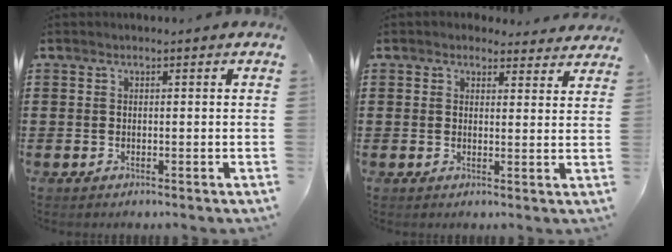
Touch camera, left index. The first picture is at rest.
{"total": 2.5, "force": [2.3, 0.9, 0.3], "torque": [-0.005, -0.004, 0.041]}